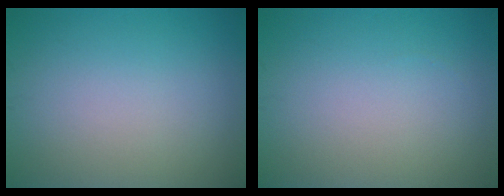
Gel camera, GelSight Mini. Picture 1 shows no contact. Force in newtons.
{"total": 0.0}